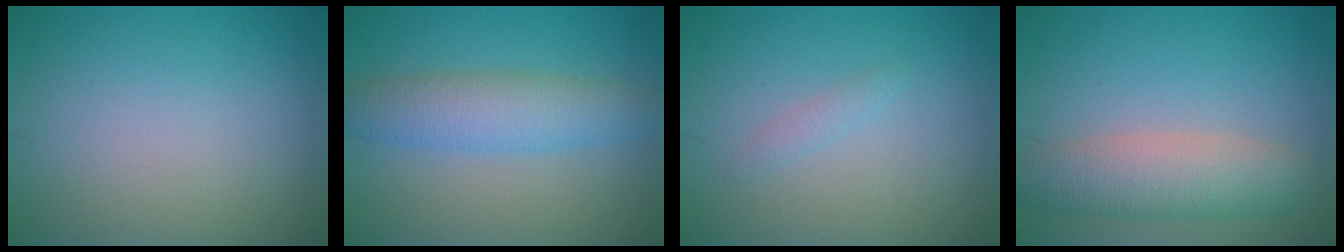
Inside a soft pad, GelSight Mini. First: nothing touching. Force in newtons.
{"total": 4.5, "press": 4.5, "slide": 0.1}
{"total": 0.9, "press": 0.8, "slide": 0.1}
{"total": 5.1, "press": 5.1, "slide": 0.3}